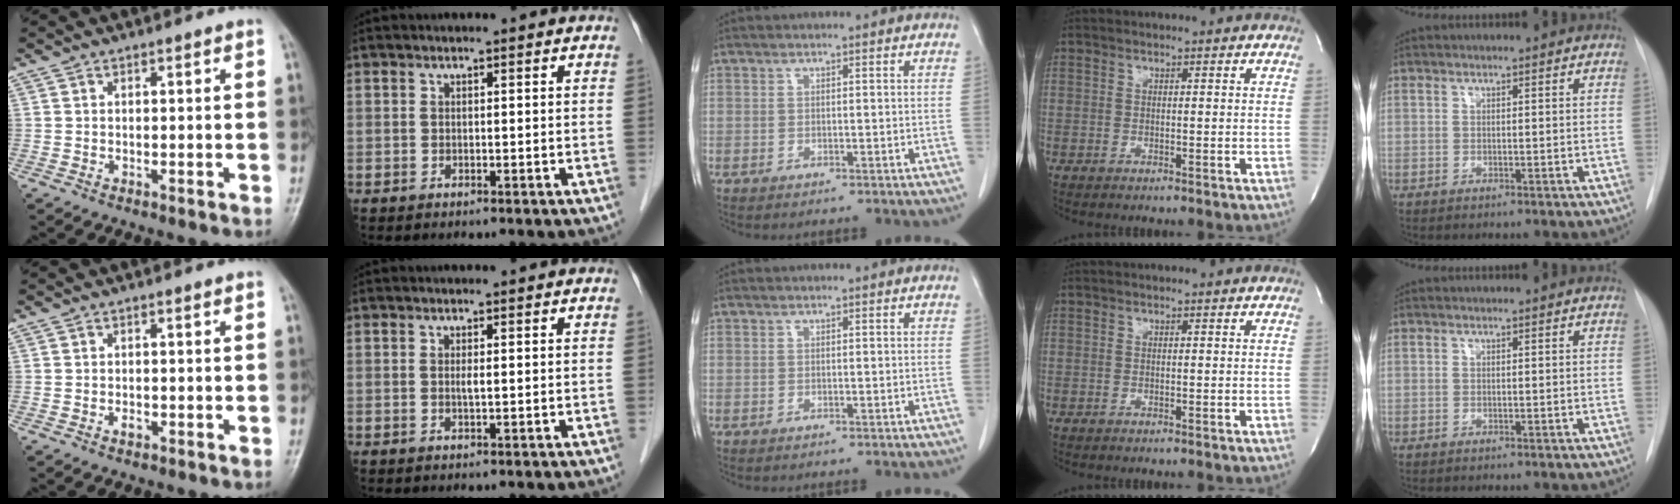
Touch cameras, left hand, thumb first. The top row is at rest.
{"thumb": {"total": 1.0, "force": [-0.3, 0.6, 0.8], "torque": [-0.010, 0.001, -0.003]}, "index": {"total": 0.8, "force": [-0.2, 0.0, 0.8], "torque": [-0.019, -0.004, -0.006]}}